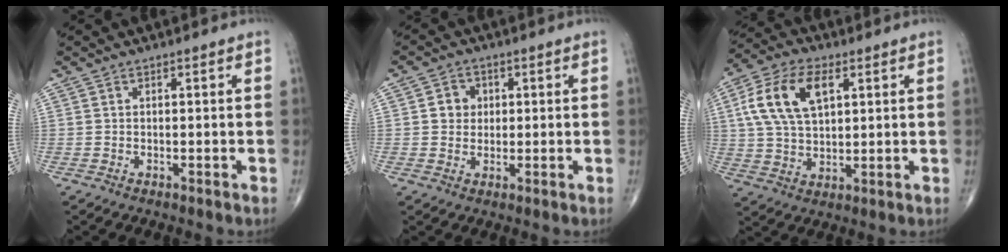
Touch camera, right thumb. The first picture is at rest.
{"total": 4.1, "force": [0.7, 3.7, 1.6], "torque": [-0.003, 0.003, 0.007]}
{"total": 13.6, "force": [4.2, 7.6, 10.4], "torque": [-0.199, 0.006, 0.078]}